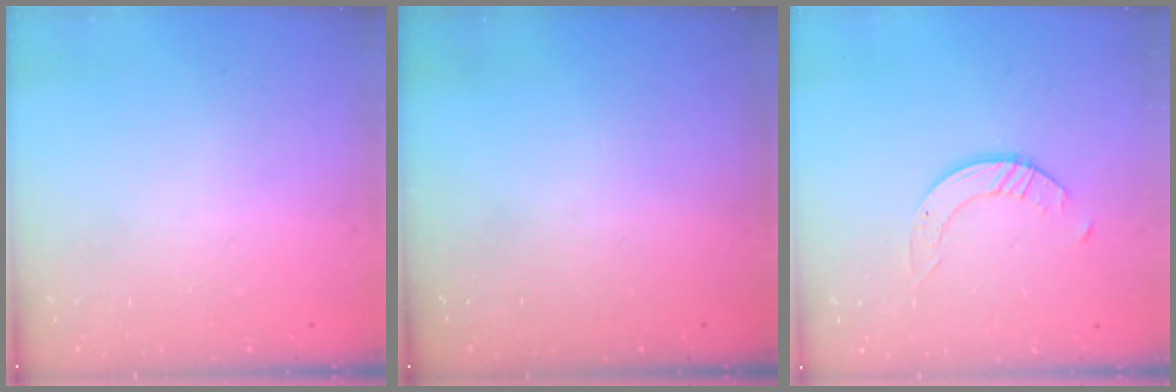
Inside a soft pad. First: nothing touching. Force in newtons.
{"total": 0.0}
{"total": 2.5, "press": 2.5, "slide": 0.3}